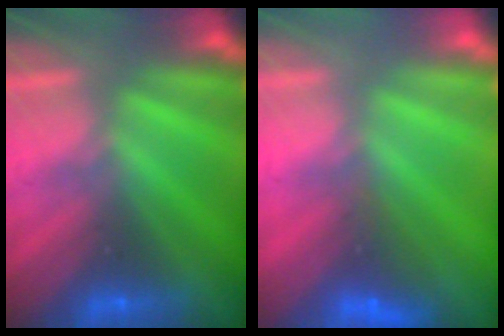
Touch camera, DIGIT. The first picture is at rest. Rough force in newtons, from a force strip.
{"total": 4.1}